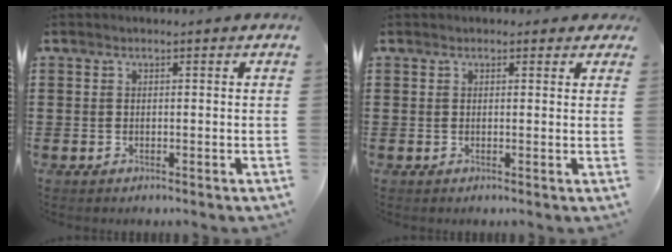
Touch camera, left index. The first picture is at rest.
{"total": 0.8, "force": [0.5, 0.5, 0.2], "torque": [0.002, 0.003, 0.008]}